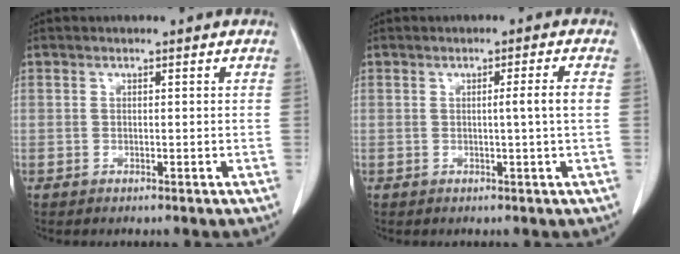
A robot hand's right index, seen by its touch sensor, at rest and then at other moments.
{"total": 2.6, "force": [0.0, -0.8, 2.5], "torque": [-0.039, -0.002, 0.000]}